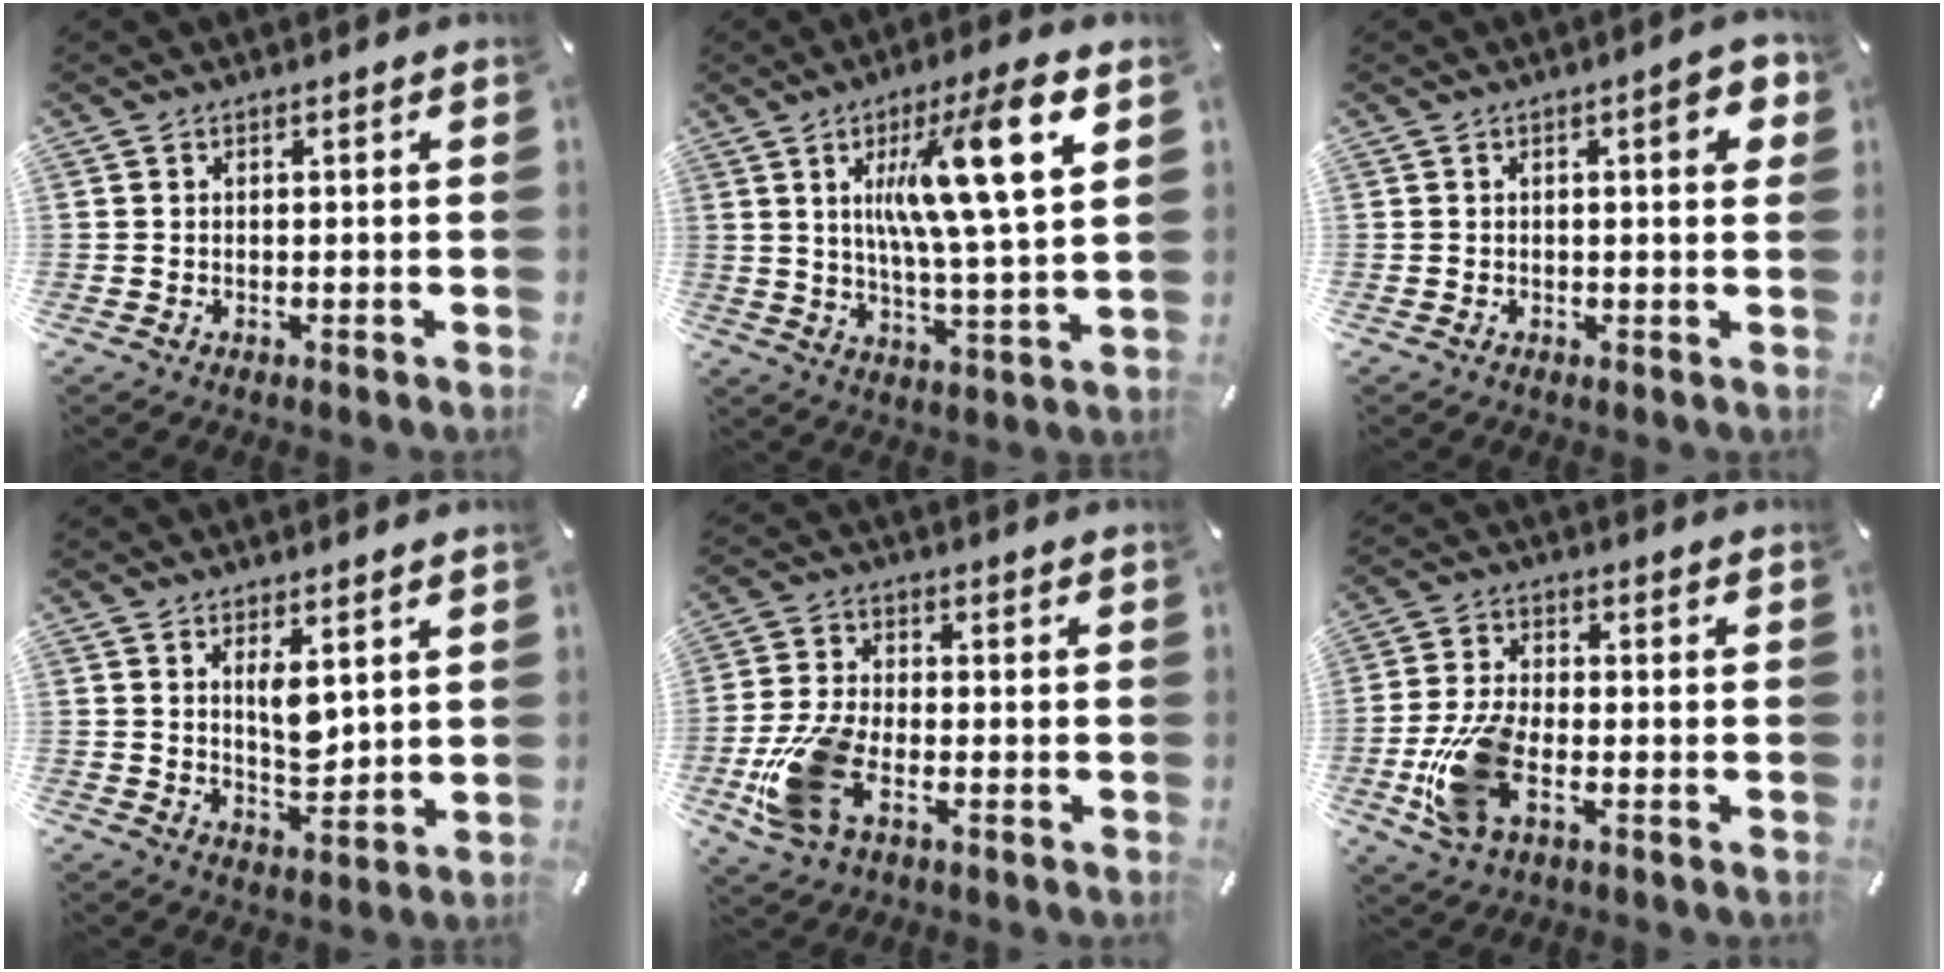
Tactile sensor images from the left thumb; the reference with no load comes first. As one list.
[{"total": 16.4, "force": [6.4, 2.9, 14.8], "torque": [-0.250, -0.016, 0.090]}, {"total": 5.4, "force": [1.5, 1.7, 4.9], "torque": [-0.063, -0.002, 0.017]}, {"total": 6.2, "force": [3.0, 2.7, 4.8], "torque": [-0.072, -0.023, 0.047]}, {"total": 12.5, "force": [-4.9, 6.8, 9.2], "torque": [-0.204, 0.004, -0.089]}, {"total": 12.4, "force": [-4.1, 6.3, 9.9], "torque": [-0.217, -0.003, -0.072]}]